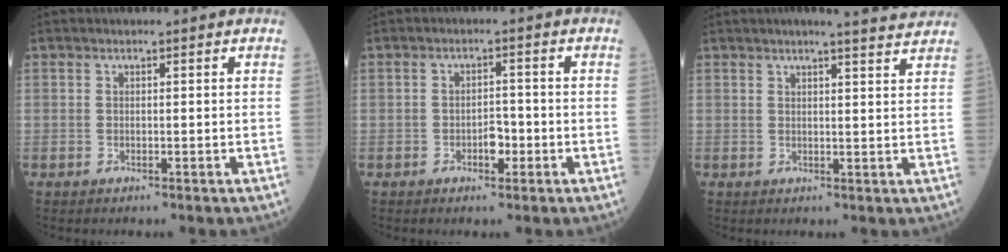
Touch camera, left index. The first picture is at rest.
{"total": 2.5, "force": [-1.3, 1.2, 1.7], "torque": [-0.021, 0.003, -0.022]}
{"total": 7.1, "force": [6.4, -0.2, 3.0], "torque": [-0.041, 0.000, 0.062]}